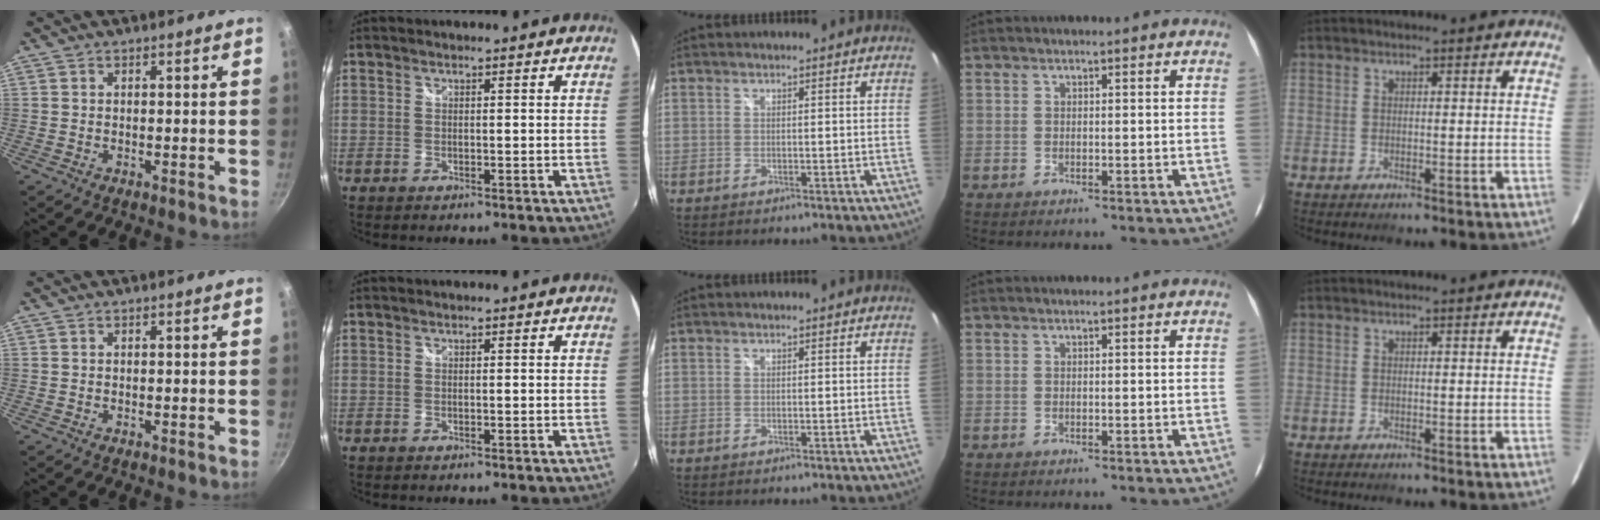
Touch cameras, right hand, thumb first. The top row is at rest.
{}